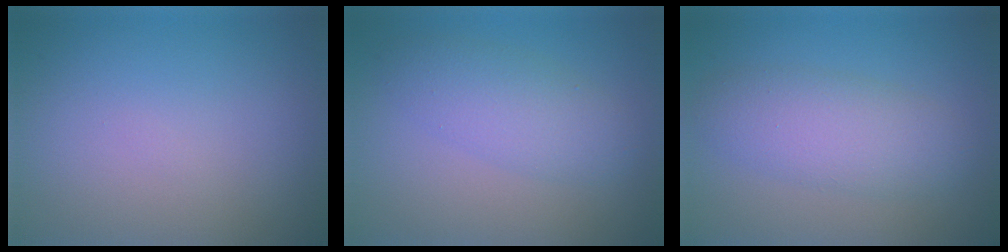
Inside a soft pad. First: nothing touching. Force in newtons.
{"total": 3.7, "press": 3.7, "slide": 0.1}
{"total": 5.3, "press": 5.3, "slide": 0.1}